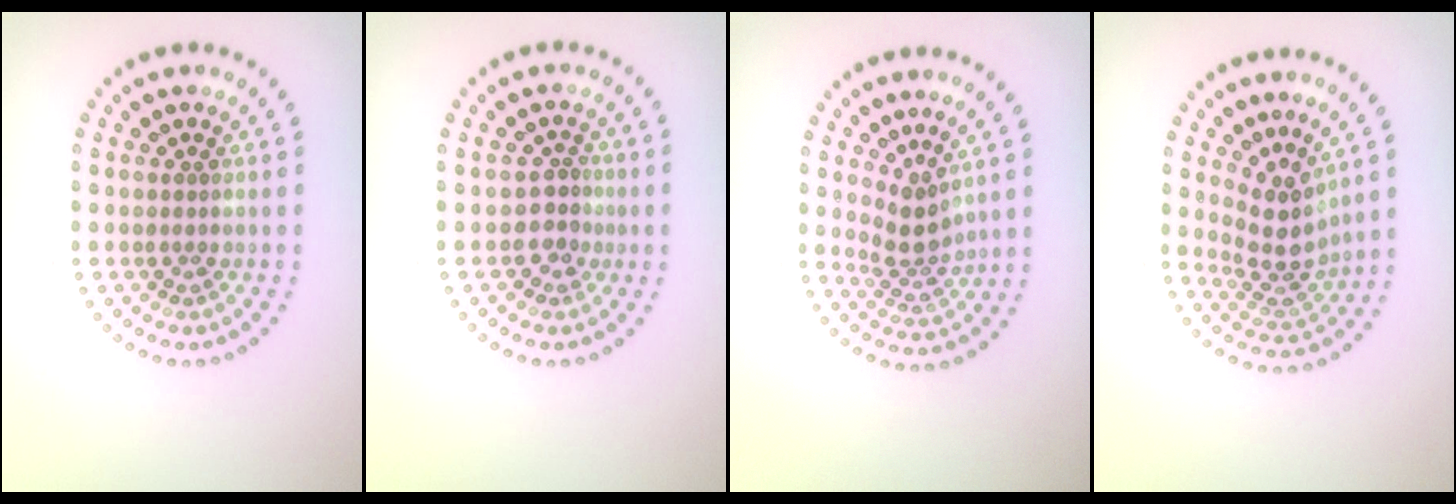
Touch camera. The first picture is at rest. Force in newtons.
{"total": 1.9, "press": 1.6, "slide": 1.0}
{"total": 2.6, "press": 1.8, "slide": 1.9}
{"total": 3.7, "press": 2.9, "slide": 2.3}